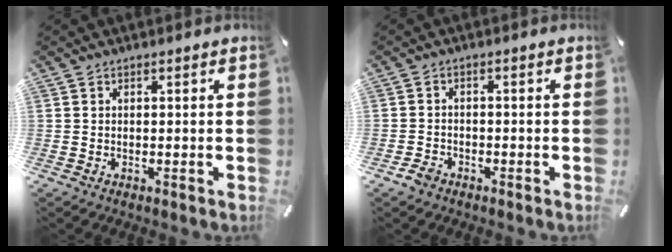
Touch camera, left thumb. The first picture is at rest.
{"total": 2.6, "force": [-2.0, 1.5, 0.7], "torque": [-0.011, 0.012, -0.039]}